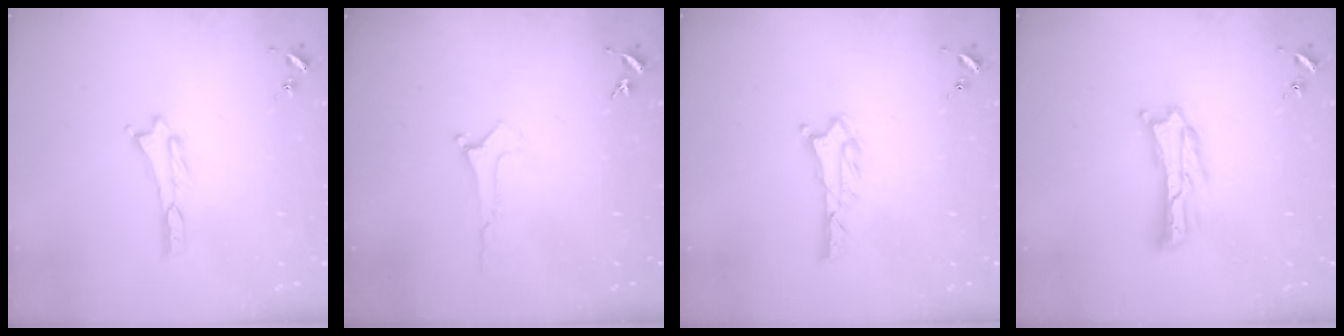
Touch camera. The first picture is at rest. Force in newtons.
{"total": 0.0}
{"total": 0.7, "press": 0.7, "slide": 0.1}
{"total": 1.7, "press": 1.7, "slide": 0.3}